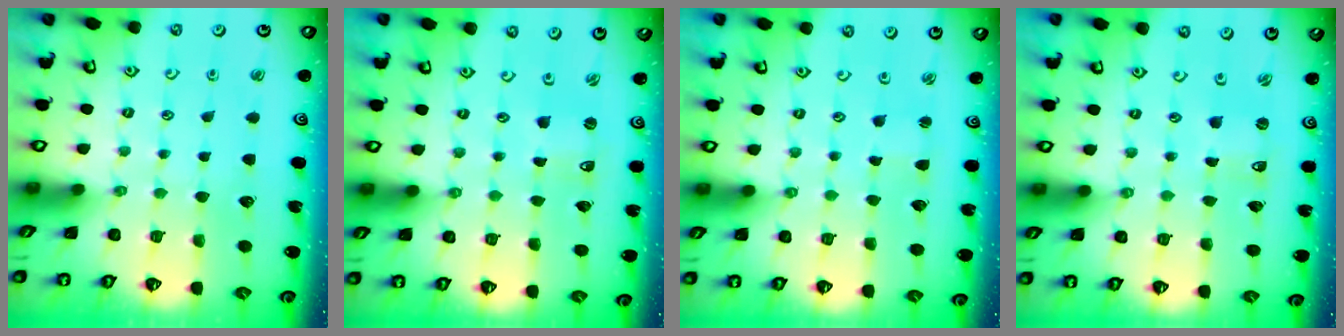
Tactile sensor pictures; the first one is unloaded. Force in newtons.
{"total": 0.6, "press": 0.6, "slide": 0.1}
{"total": 1.3, "press": 1.3, "slide": 0.2}
{"total": 0.6, "press": 0.6, "slide": 0.0}